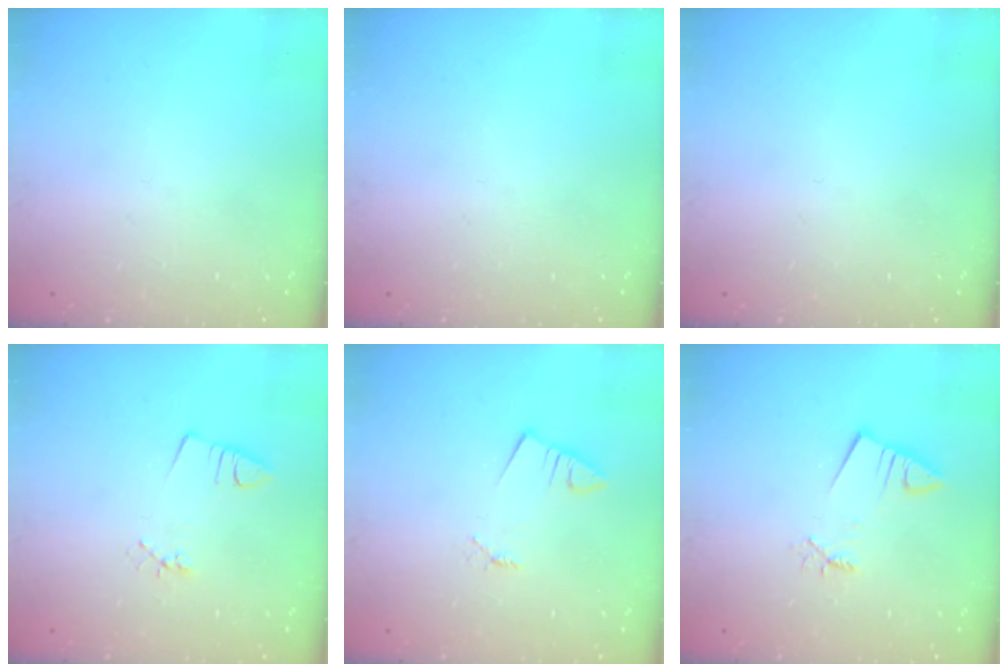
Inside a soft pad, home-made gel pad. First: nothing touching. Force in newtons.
{"total": 0.0}
{"total": 0.0}
{"total": 1.9, "press": 1.4, "slide": 1.3}
{"total": 1.4, "press": 1.4, "slide": 0.1}
{"total": 2.5, "press": 2.5, "slide": 0.3}